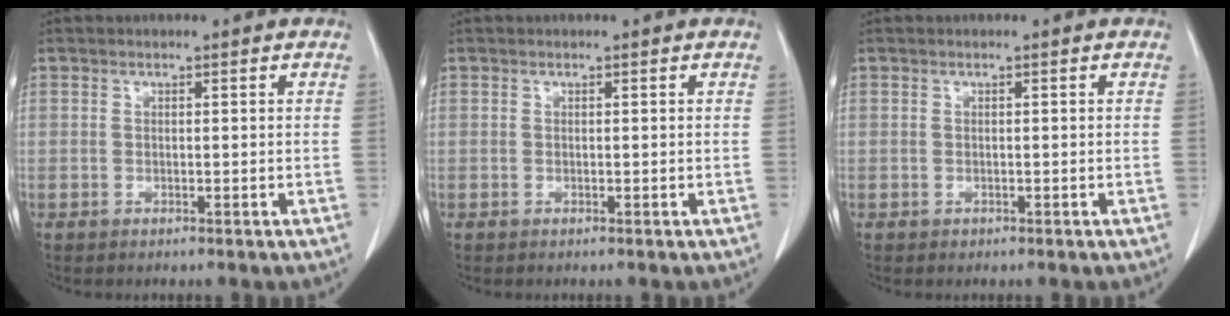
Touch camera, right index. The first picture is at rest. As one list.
[{"total": 0.0}, {"total": 0.0}]